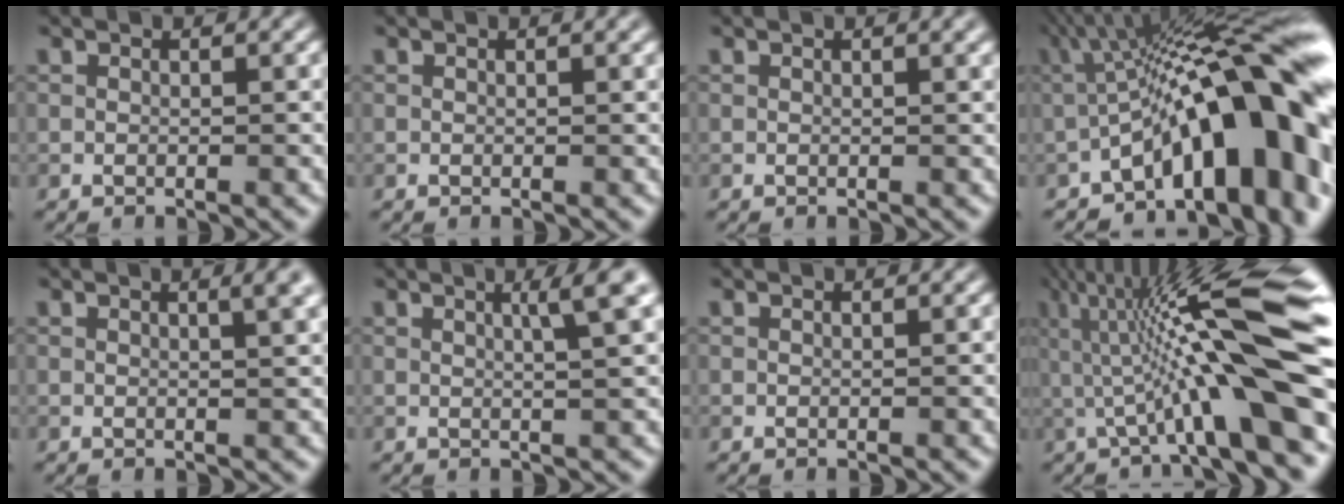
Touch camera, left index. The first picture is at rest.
{"total": 0.7, "force": [0.4, 0.2, 0.5], "torque": [-0.006, 0.001, 0.004]}
{"total": 1.1, "force": [0.6, 0.3, 0.8], "torque": [-0.010, 0.002, 0.005]}
{"total": 15.0, "force": [-3.6, 4.5, 13.9], "torque": [-0.162, 0.047, -0.049]}
{"total": 3.2, "force": [1.3, 1.1, 2.7], "torque": [-0.012, 0.016, 0.002]}
{"total": 3.1, "force": [1.1, 0.2, 2.9], "torque": [-0.037, 0.011, 0.024]}
{"total": 0.0}
{"total": 13.1, "force": [0.8, 2.1, 12.9], "torque": [-0.205, 0.024, 0.022]}